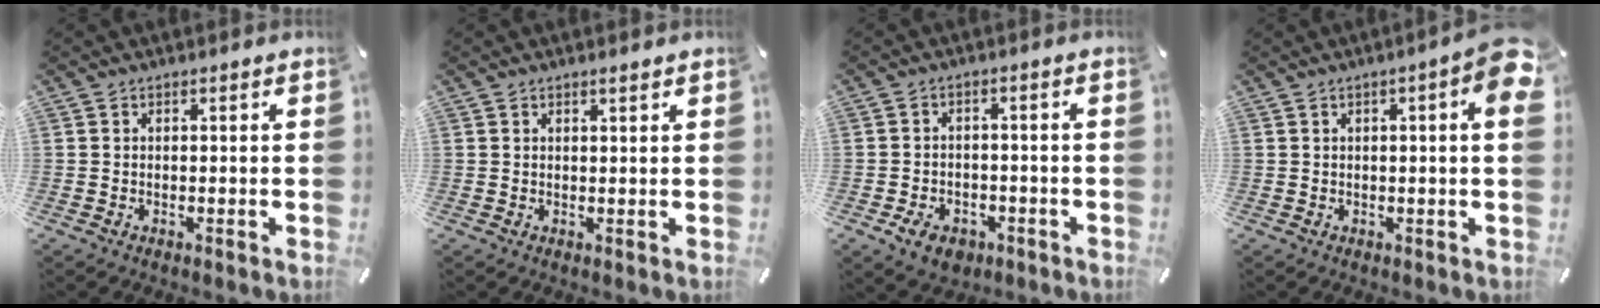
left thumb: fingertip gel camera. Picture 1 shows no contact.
{"total": 1.0, "force": [0.9, 0.2, 0.5], "torque": [-0.009, 0.000, 0.016]}
{"total": 5.6, "force": [-2.8, 4.1, 2.6], "torque": [-0.057, 0.011, -0.051]}
{"total": 6.1, "force": [2.0, 1.1, 5.6], "torque": [-0.081, -0.006, 0.029]}